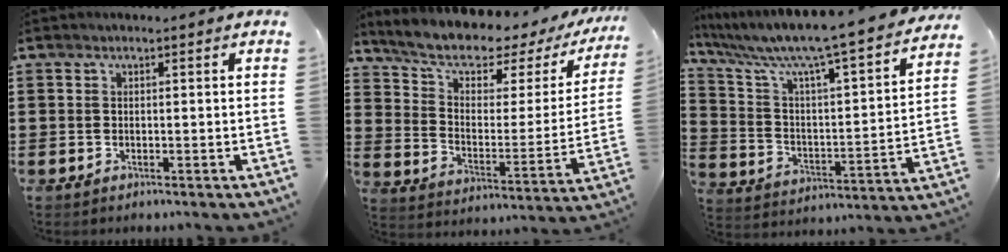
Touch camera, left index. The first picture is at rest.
{"total": 6.5, "force": [4.9, 2.7, 3.3], "torque": [-0.082, -0.036, 0.080]}
{"total": 8.7, "force": [7.3, -0.1, 4.6], "torque": [-0.122, -0.067, 0.114]}